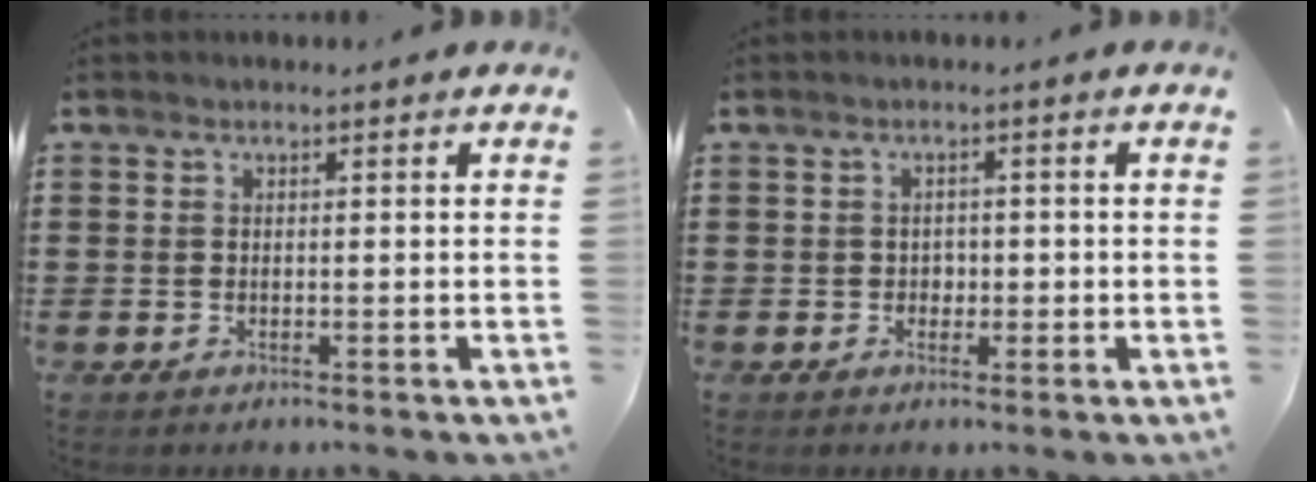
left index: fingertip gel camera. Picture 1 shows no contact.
{"total": 1.5, "force": [-0.1, 1.4, 0.6], "torque": [-0.017, 0.005, -0.006]}